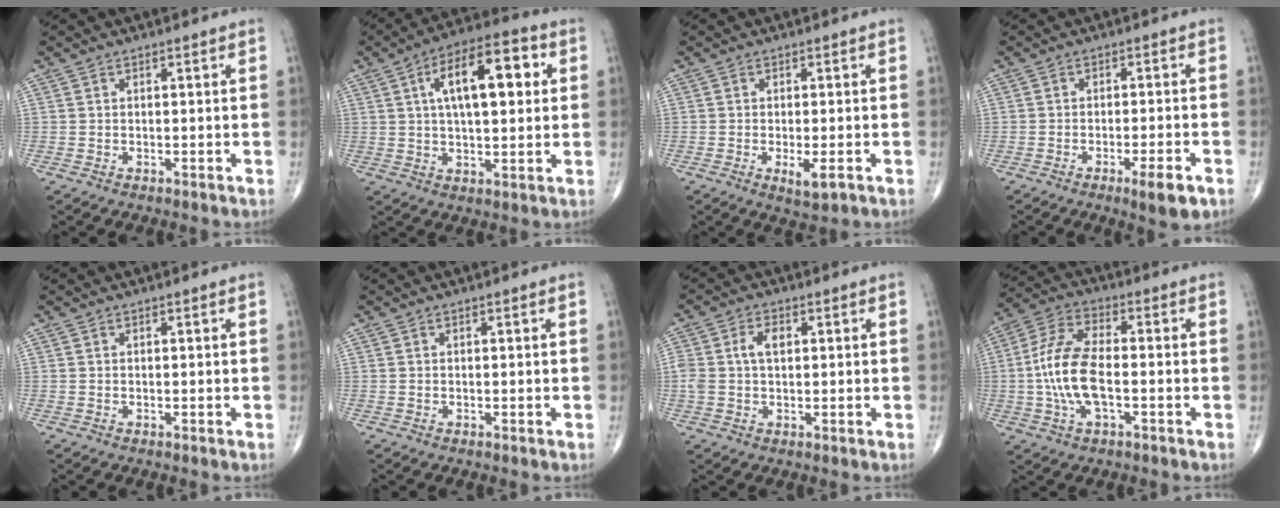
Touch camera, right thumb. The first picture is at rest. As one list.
[{"total": 15.2, "force": [3.8, 6.6, 13.2], "torque": [-0.192, 0.017, 0.054]}, {"total": 4.0, "force": [-1.4, 1.2, 3.6], "torque": [-0.056, -0.009, -0.020]}, {"total": 5.6, "force": [-3.0, 0.9, 4.7], "torque": [-0.070, 0.002, -0.043]}, {"total": 0.0}, {"total": 0.0}, {"total": 4.5, "force": [0.8, 2.7, 3.5], "torque": [-0.081, 0.013, 0.016]}, {"total": 11.9, "force": [-1.8, 5.4, 10.5], "torque": [-0.221, 0.027, -0.037]}]